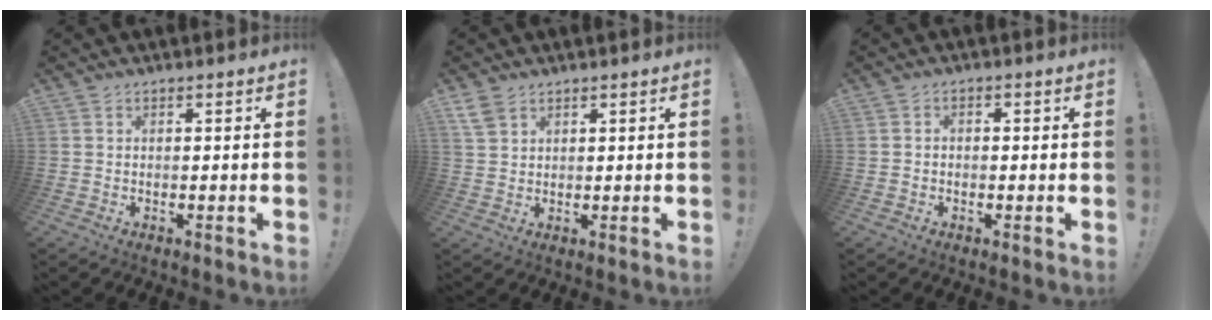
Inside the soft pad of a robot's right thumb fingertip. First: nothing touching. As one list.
[{"total": 3.0, "force": [2.2, 1.6, 1.3], "torque": [-0.026, -0.007, 0.043]}, {"total": 1.7, "force": [-1.1, 1.0, 0.7], "torque": [-0.016, 0.008, -0.019]}]